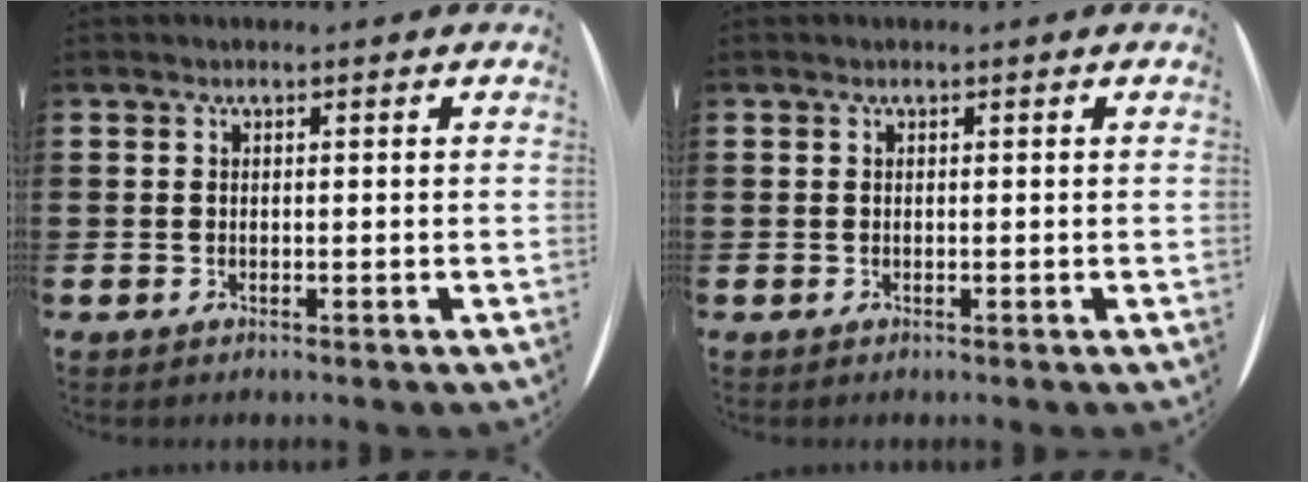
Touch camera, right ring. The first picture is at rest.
{"total": 0.0}